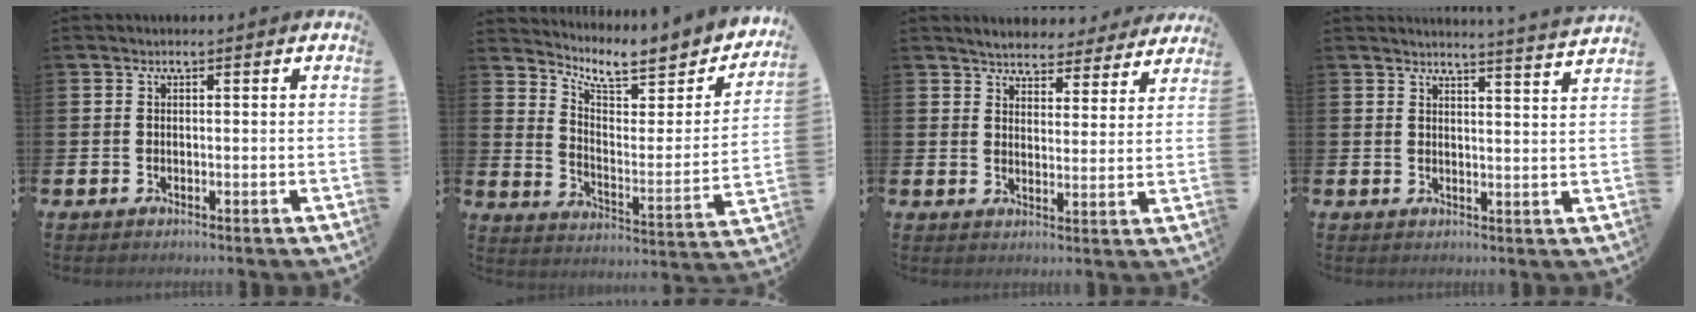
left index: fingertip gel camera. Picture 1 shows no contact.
{"total": 7.6, "force": [6.8, 1.8, 2.8], "torque": [-0.074, -0.056, 0.112]}
{"total": 4.8, "force": [4.6, 1.0, 0.2], "torque": [-0.019, -0.030, 0.080]}
{"total": 3.8, "force": [3.7, -0.9, 0.1], "torque": [0.003, -0.035, 0.063]}